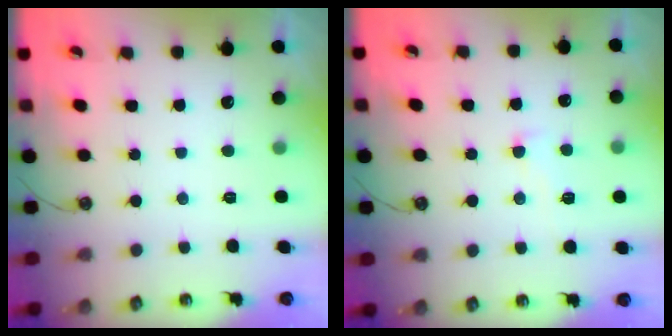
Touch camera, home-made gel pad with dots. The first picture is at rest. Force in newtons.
{"total": 2.1, "press": 2.0, "slide": 0.5}